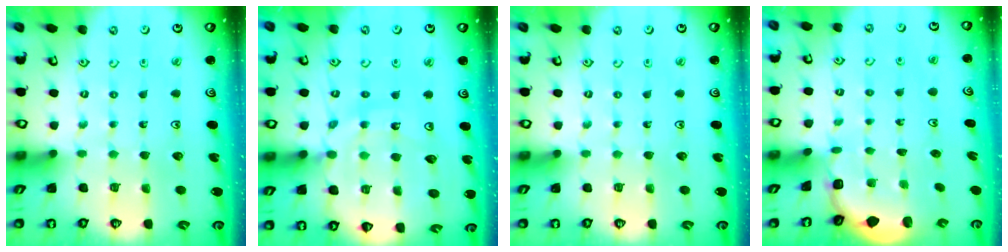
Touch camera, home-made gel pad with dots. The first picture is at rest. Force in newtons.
{"total": 14.4, "press": 14.3, "slide": 1.8}
{"total": 0.0}
{"total": 2.0, "press": 1.8, "slide": 0.7}